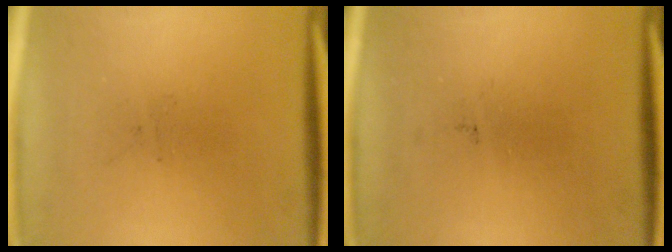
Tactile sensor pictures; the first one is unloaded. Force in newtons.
{"total": 0.0}